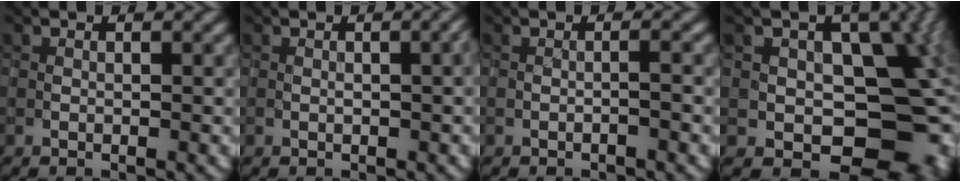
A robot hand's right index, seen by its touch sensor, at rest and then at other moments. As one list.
[{"total": 1.7, "force": [0.2, 0.4, 1.7], "torque": [-0.026, 0.005, 0.004]}, {"total": 0.8, "force": [-0.5, 0.0, 0.6], "torque": [-0.011, 0.002, -0.010]}, {"total": 13.0, "force": [-0.2, 8.9, 9.6], "torque": [-0.102, -0.001, -0.006]}]